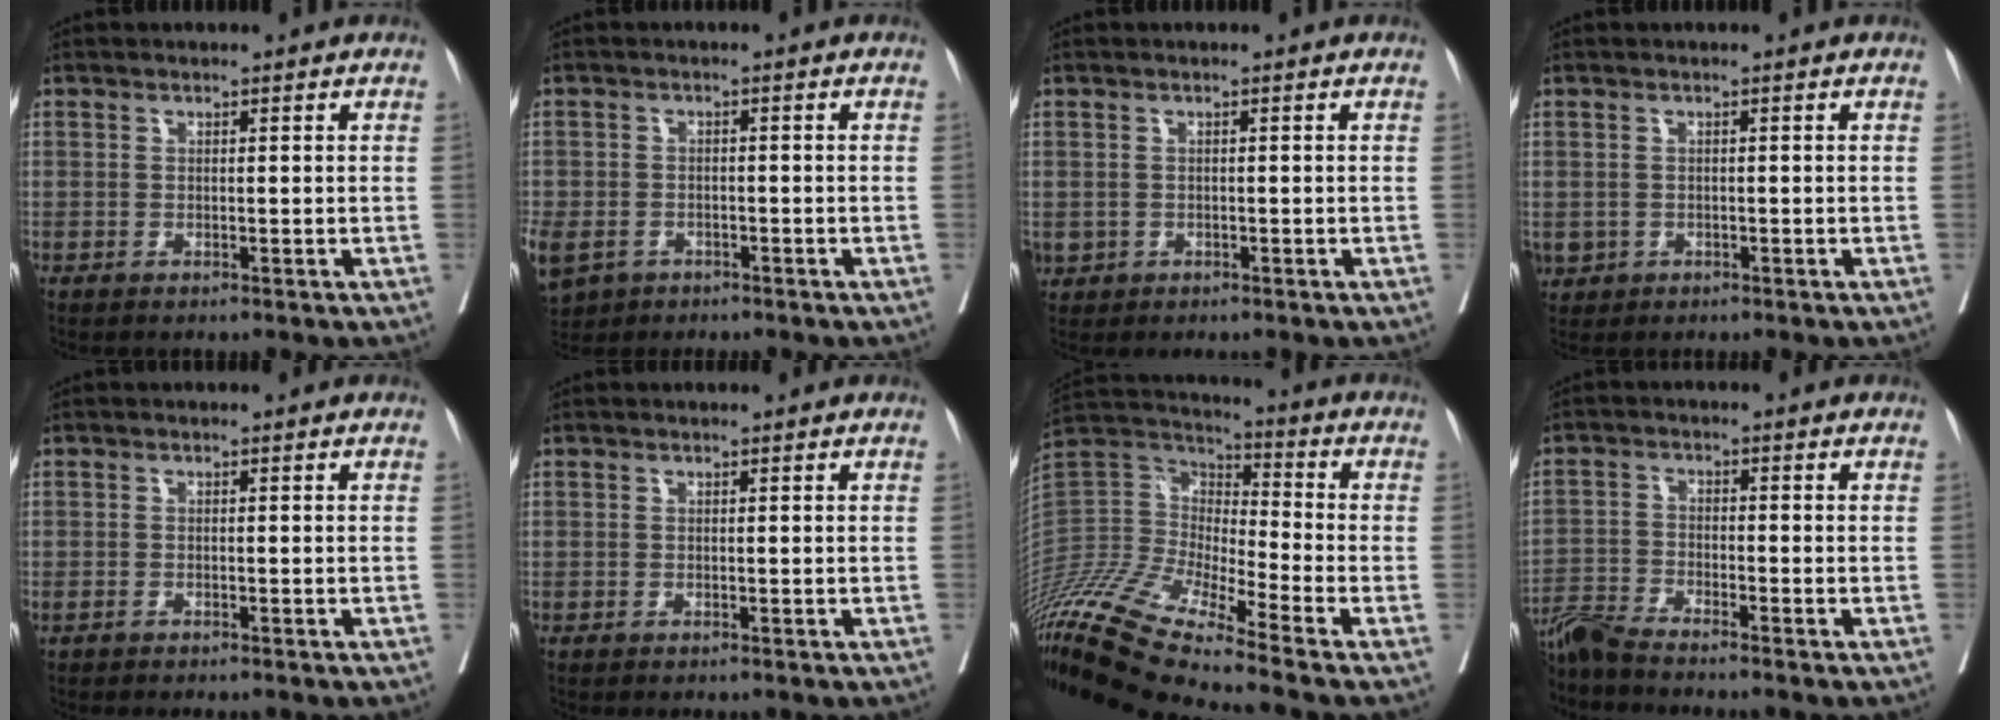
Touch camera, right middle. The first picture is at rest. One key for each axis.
{"total": 13.9, "fx": -6.6, "fy": 10.6, "fz": 6.1, "tx": -0.195, "ty": -0.013, "tz": -0.096}
{"total": 1.5, "fx": -0.3, "fy": 1.4, "fz": 0.3, "tx": -0.003, "ty": 0.004, "tz": 0.003}
{"total": 2.1, "fx": -0.6, "fy": 1.9, "fz": 0.4, "tx": -0.004, "ty": 0.003, "tz": -0.002}
{"total": 1.1, "fx": -1.0, "fy": 0.2, "fz": 0.5, "tx": -0.013, "ty": 0.000, "tz": -0.014}
{"total": 0.0}
{"total": 20.1, "fx": -16.4, "fy": 0.5, "fz": 11.6, "tx": -0.266, "ty": -0.007, "tz": -0.322}
{"total": 5.5, "fx": -5.2, "fy": -0.9, "fz": 1.6, "tx": -0.029, "ty": -0.018, "tz": -0.104}